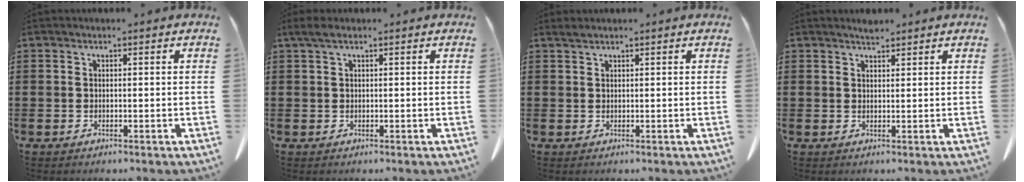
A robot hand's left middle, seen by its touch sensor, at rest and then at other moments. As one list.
[{"total": 1.6, "force": [0.6, 0.3, 1.4], "torque": [-0.029, 0.001, 0.012]}, {"total": 0.9, "force": [0.7, 0.1, 0.5], "torque": [-0.013, -0.002, 0.015]}, {"total": 1.7, "force": [1.6, 0.3, 0.4], "torque": [-0.012, -0.001, 0.031]}]